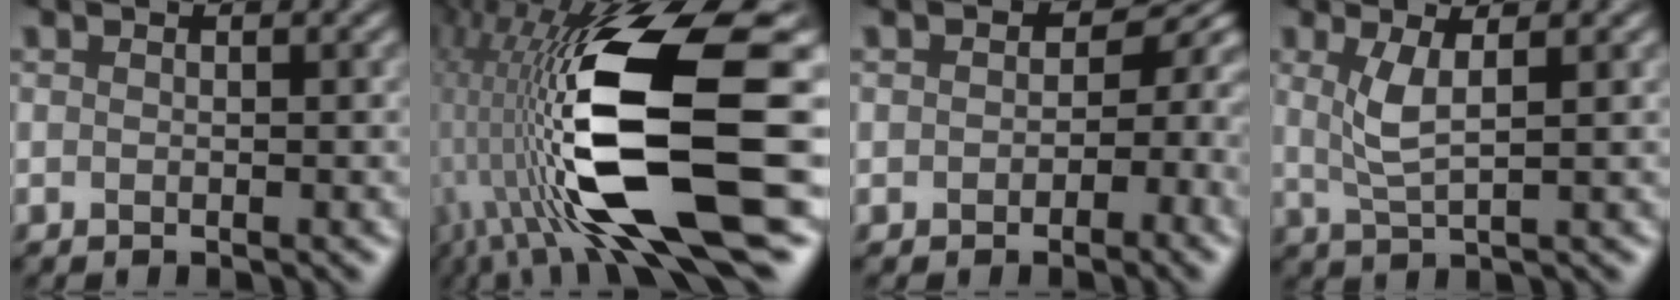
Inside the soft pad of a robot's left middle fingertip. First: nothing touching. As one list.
[{"total": 13.1, "force": [-1.2, 4.2, 12.4], "torque": [-0.243, -0.001, -0.015]}, {"total": 3.3, "force": [-0.6, 2.5, 2.0], "torque": [-0.016, -0.001, -0.021]}, {"total": 2.3, "force": [2.0, 0.1, 1.2], "torque": [-0.032, -0.003, 0.037]}]